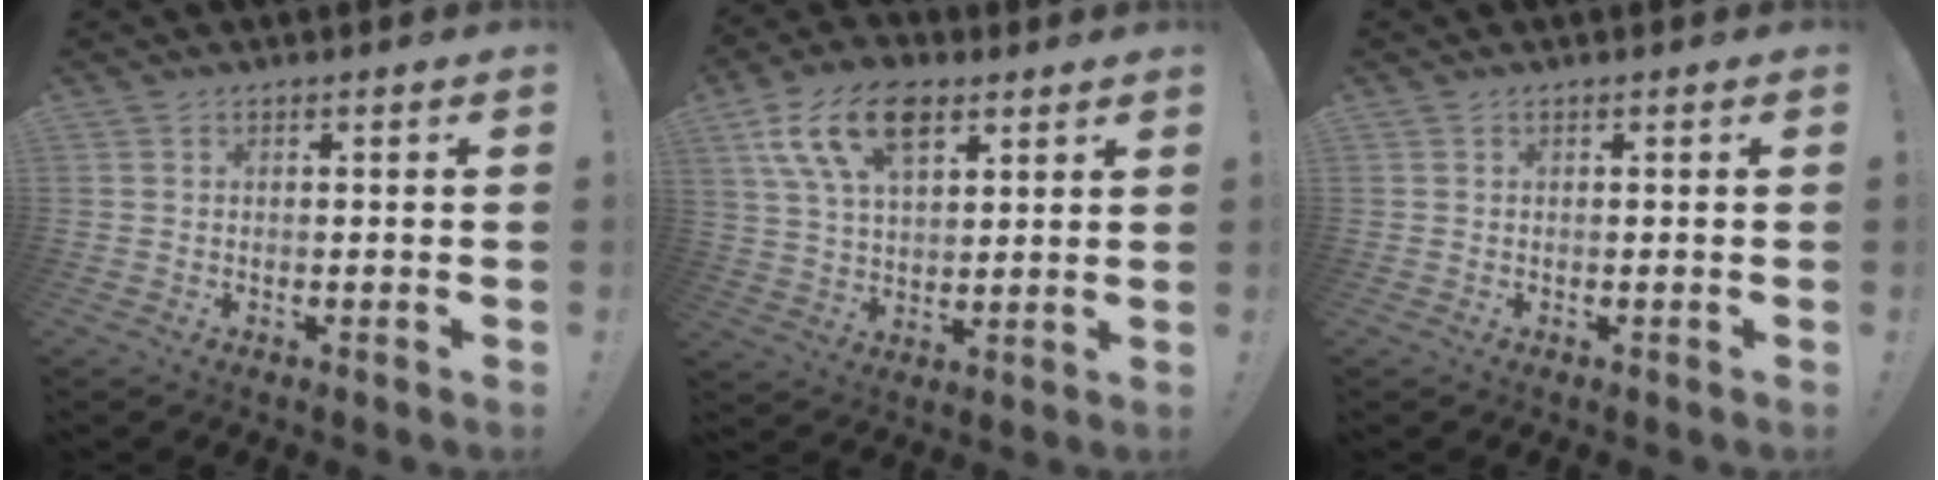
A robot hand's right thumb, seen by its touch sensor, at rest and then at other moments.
{"total": 16.3, "force": [8.2, 9.2, 10.6], "torque": [-0.195, -0.024, 0.151]}
{"total": 0.0}